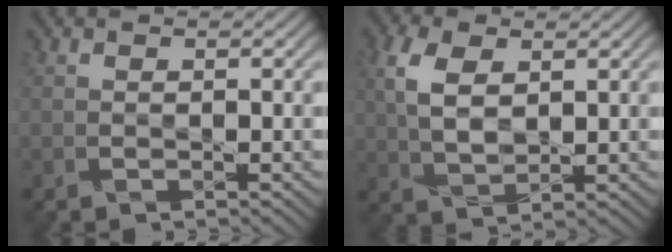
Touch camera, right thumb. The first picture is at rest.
{"total": 5.8, "force": [2.0, 3.2, 4.4], "torque": [-0.107, 0.007, 0.035]}